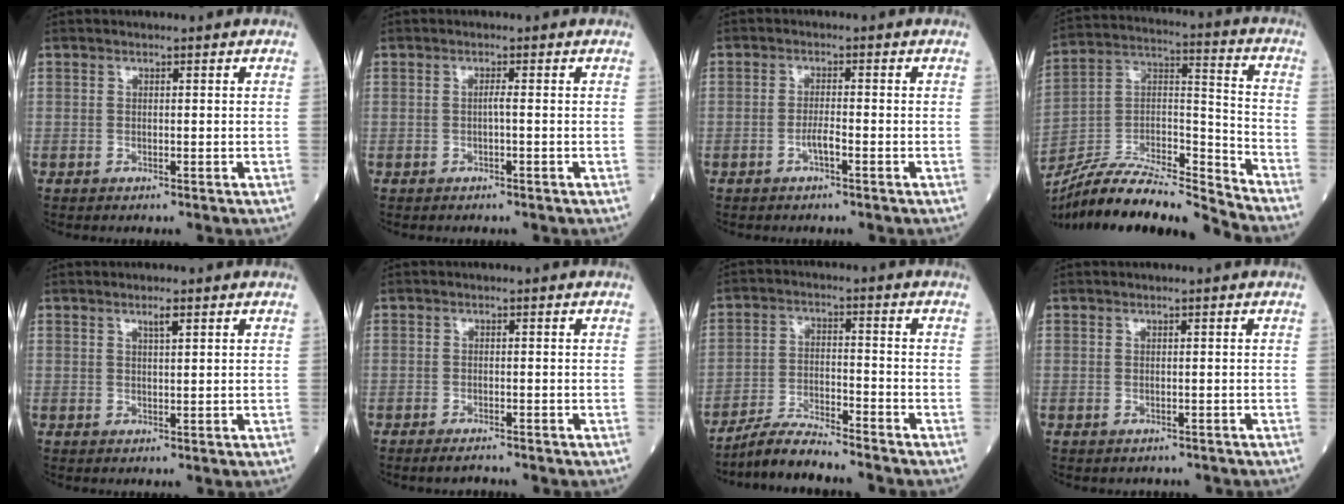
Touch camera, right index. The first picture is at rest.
{"total": 0.8, "force": [-0.3, -0.1, 0.7], "torque": [-0.011, 0.001, -0.007]}
{"total": 1.9, "force": [-1.0, 0.2, 1.6], "torque": [-0.029, 0.001, -0.021]}
{"total": 19.7, "force": [-18.4, 0.7, 7.2], "torque": [-0.135, 0.024, -0.324]}
{"total": 1.6, "force": [1.0, 0.1, 1.3], "torque": [-0.024, -0.001, 0.017]}
{"total": 2.1, "force": [-2.0, 0.3, 0.8], "torque": [-0.016, -0.005, -0.030]}
{"total": 7.2, "force": [-6.8, 0.0, 2.2], "torque": [-0.039, -0.013, -0.127]}
{"total": 2.2, "force": [-2.0, 1.0, 0.3], "torque": [-0.005, 0.000, -0.026]}